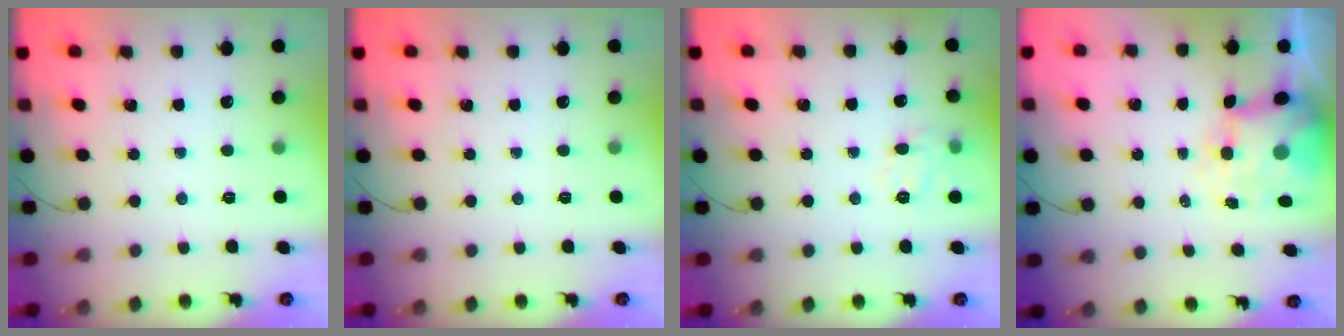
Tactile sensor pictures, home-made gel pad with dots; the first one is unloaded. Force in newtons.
{"total": 0.0}
{"total": 8.3, "press": 8.2, "slide": 1.4}
{"total": 7.6, "press": 7.3, "slide": 2.2}